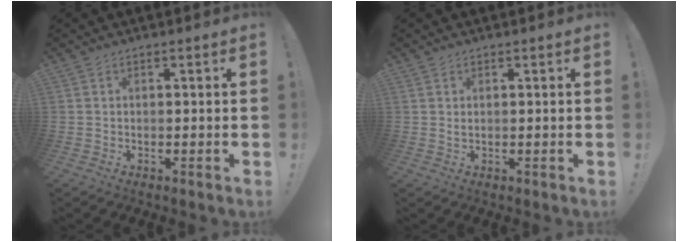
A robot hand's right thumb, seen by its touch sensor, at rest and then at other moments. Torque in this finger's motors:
{"motor_torque": [-0.01, 0.01, 0.00, 0.00, 0.01]}